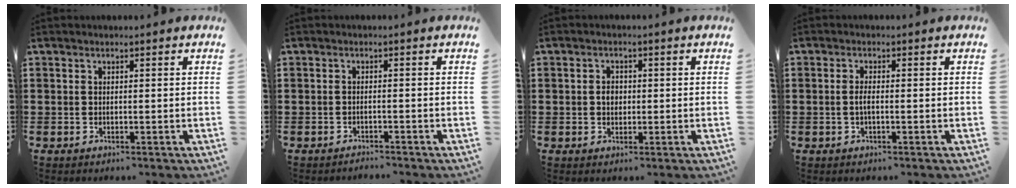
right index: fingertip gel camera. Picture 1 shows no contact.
{"total": 0.8, "force": [-0.8, -0.2, -0.1], "torque": [0.000, 0.003, -0.016]}
{"total": 1.9, "force": [0.1, 1.3, 1.3], "torque": [-0.025, 0.007, 0.002]}
{"total": 1.8, "force": [-0.4, 0.4, 1.7], "torque": [-0.041, -0.002, -0.010]}